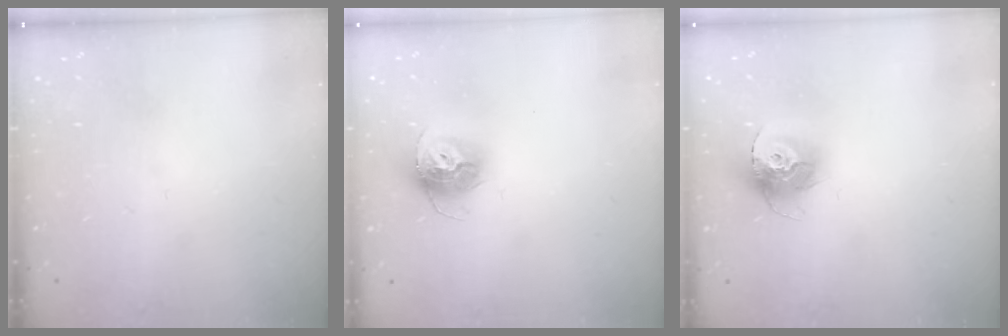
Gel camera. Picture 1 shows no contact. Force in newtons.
{"total": 12.1, "press": 12.0, "slide": 1.0}
{"total": 13.4, "press": 13.3, "slide": 1.2}